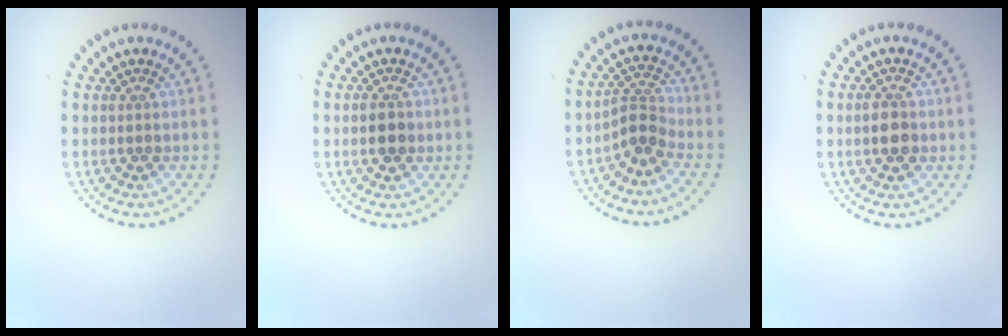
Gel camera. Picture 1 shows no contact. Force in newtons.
{"total": 2.4, "press": 2.4, "slide": 0.2}
{"total": 2.5, "press": 1.8, "slide": 1.8}
{"total": 2.4, "press": 2.4, "slide": 0.2}